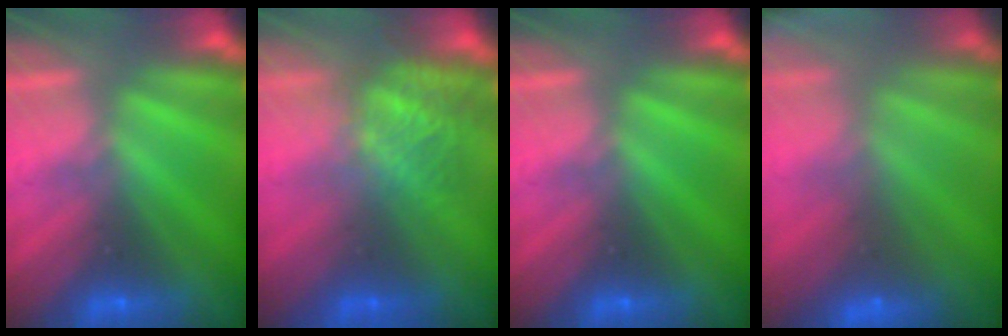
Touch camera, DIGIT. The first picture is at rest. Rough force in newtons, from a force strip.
{"total": 4.9}
{"total": 0.0}
{"total": 6.1}